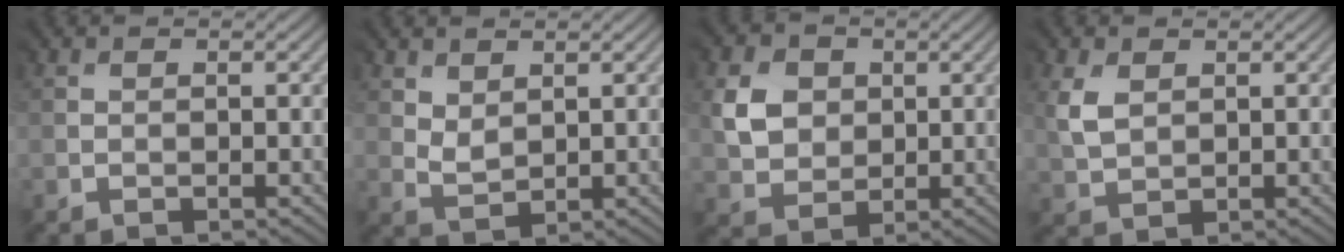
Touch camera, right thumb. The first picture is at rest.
{"total": 2.3, "force": [2.0, 1.0, -0.1], "torque": [-0.017, -0.002, 0.040]}
{"total": 4.3, "force": [1.3, 3.9, 1.0], "torque": [-0.049, 0.000, 0.018]}
{"total": 2.7, "force": [1.5, 2.0, 1.0], "torque": [-0.042, 0.002, 0.029]}